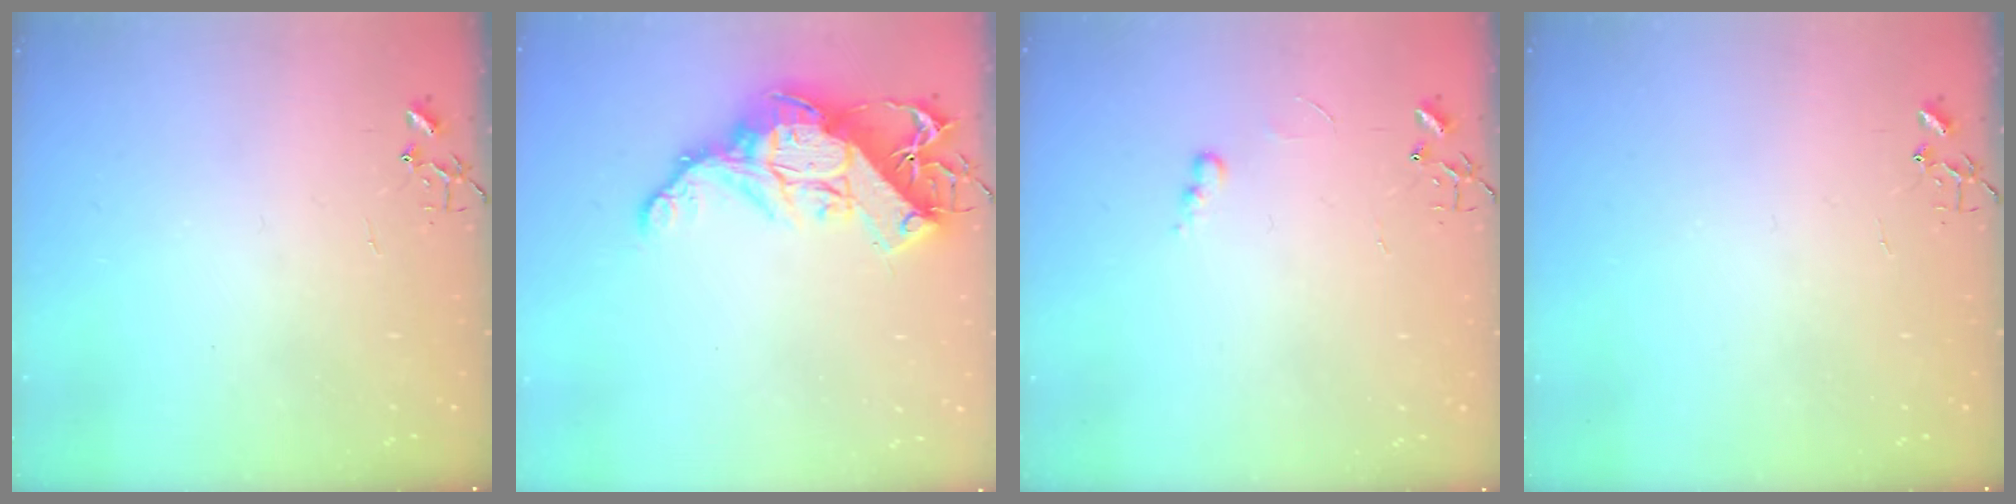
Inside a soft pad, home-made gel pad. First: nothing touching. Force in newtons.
{"total": 16.5, "press": 16.5, "slide": 1.6}
{"total": 3.5, "press": 3.4, "slide": 0.5}
{"total": 0.0}